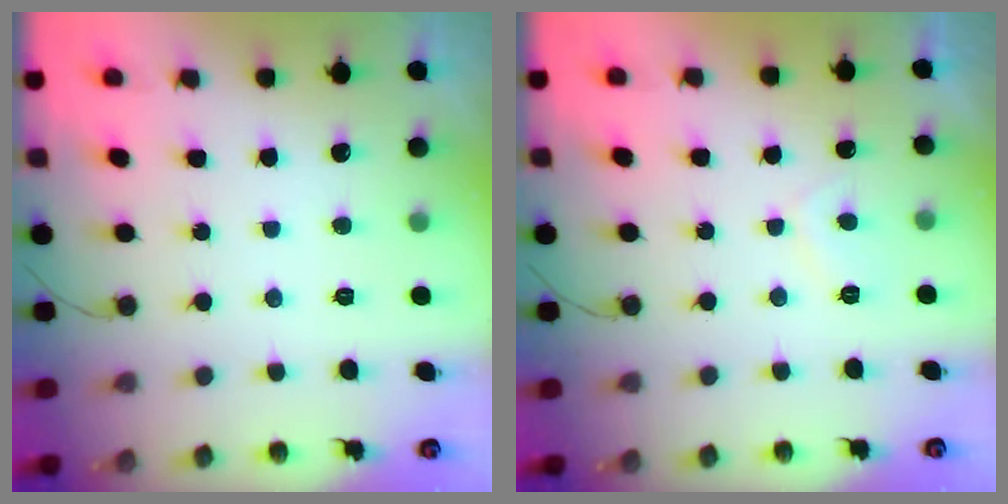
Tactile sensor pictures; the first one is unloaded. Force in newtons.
{"total": 1.7, "press": 1.6, "slide": 0.7}